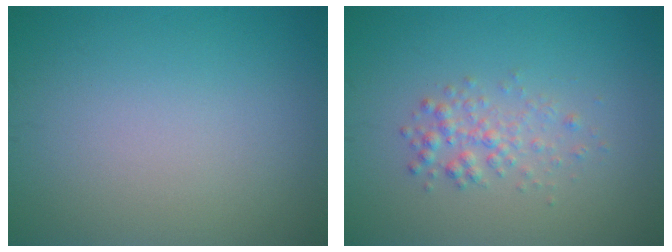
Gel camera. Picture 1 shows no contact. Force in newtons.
{"total": 1.9, "press": 1.9, "slide": 0.0}